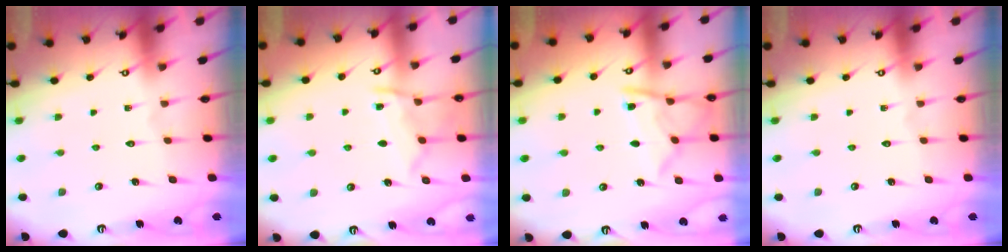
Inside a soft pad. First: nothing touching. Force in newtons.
{"total": 9.7, "press": 9.6, "slide": 1.0}
{"total": 10.7, "press": 10.7, "slide": 1.0}
{"total": 0.0}